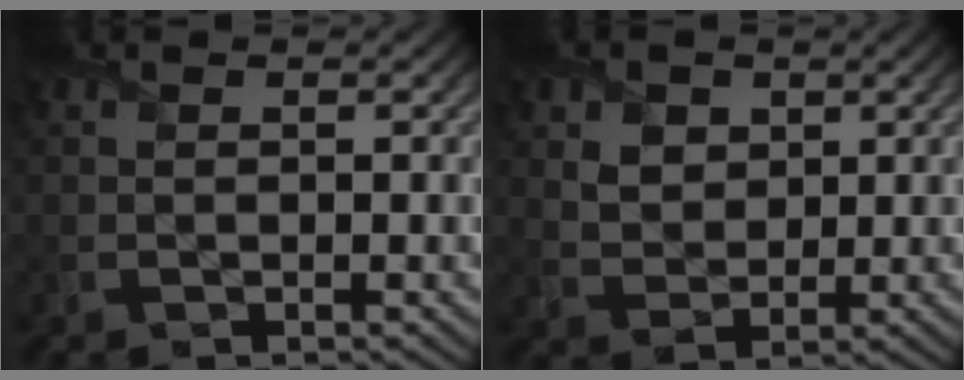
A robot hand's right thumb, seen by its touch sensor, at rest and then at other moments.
{"total": 3.7, "force": [1.7, 2.9, 1.6], "torque": [-0.045, -0.005, 0.029]}